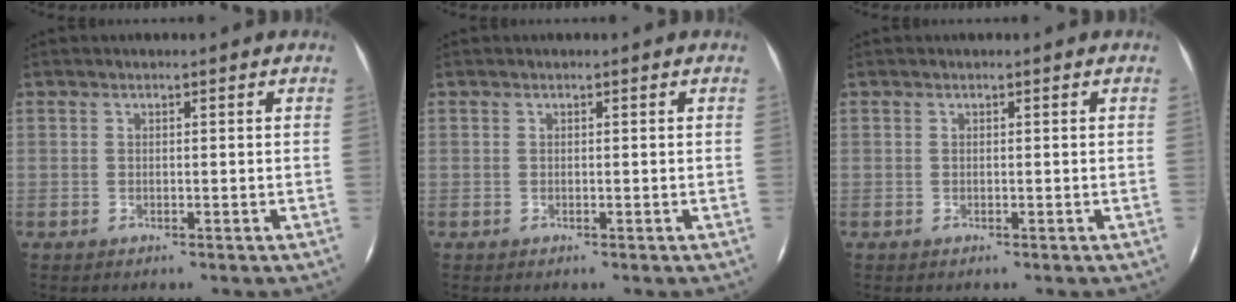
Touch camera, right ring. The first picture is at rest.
{"total": 0.0}
{"total": 0.0}